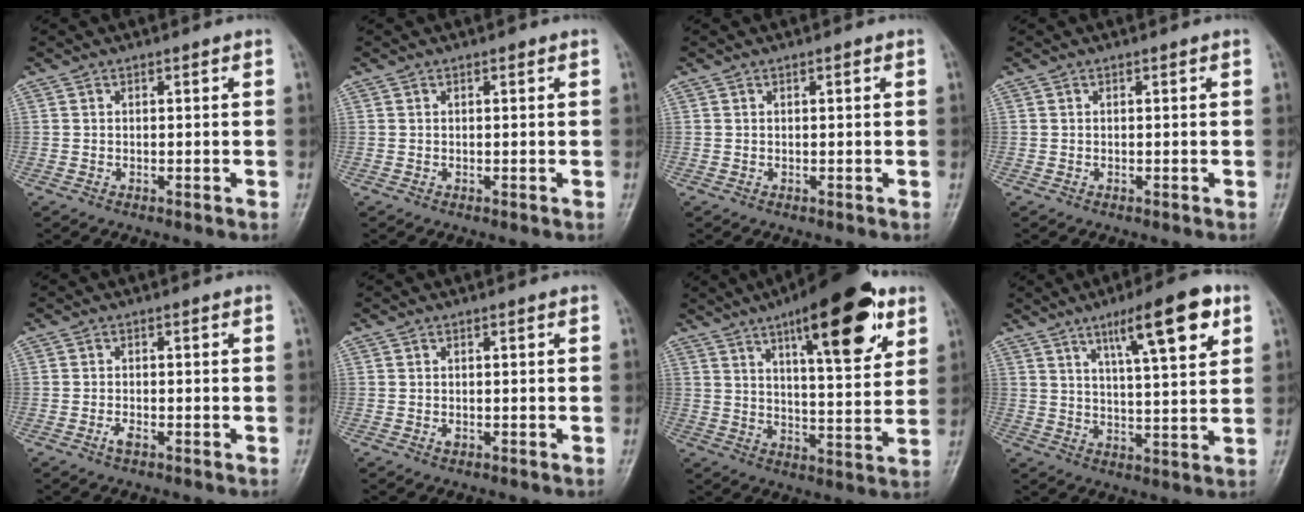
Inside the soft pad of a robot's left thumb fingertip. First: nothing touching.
{"total": 0.6, "force": [0.3, 0.3, 0.5], "torque": [-0.007, 0.001, 0.001]}
{"total": 0.7, "force": [0.3, 0.2, 0.6], "torque": [-0.011, 0.001, 0.004]}
{"total": 0.0}
{"total": 1.6, "force": [-0.9, 0.6, 1.2], "torque": [-0.025, 0.002, -0.017]}
{"total": 1.0, "force": [0.0, 0.6, 0.8], "torque": [-0.007, 0.000, 0.001]}
{"total": 19.4, "force": [10.3, 6.1, 15.3], "torque": [-0.192, -0.037, 0.153]}
{"total": 13.8, "force": [7.1, 3.1, 11.5], "torque": [-0.164, -0.025, 0.109]}